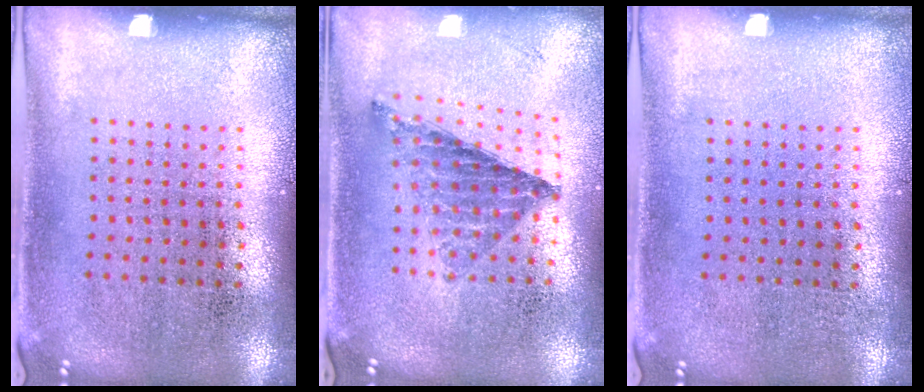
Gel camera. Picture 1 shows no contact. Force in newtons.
{"total": 0.8, "press": 0.8, "slide": 0.1}
{"total": 0.0}